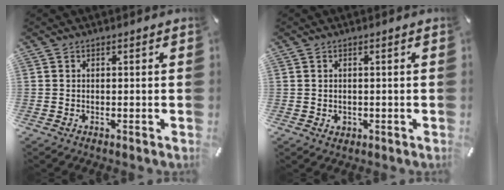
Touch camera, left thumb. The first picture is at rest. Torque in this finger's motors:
{"motor_torque": [0.25, 0.63, 0.13, -0.02, 0.08]}